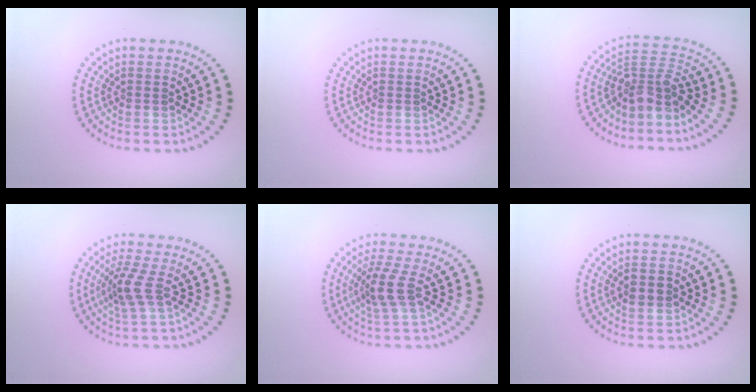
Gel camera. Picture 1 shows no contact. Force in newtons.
{"total": 0.0}
{"total": 3.8, "press": 2.9, "slide": 2.4}
{"total": 2.6, "press": 1.8, "slide": 1.9}
{"total": 2.8, "press": 2.2, "slide": 1.8}
{"total": 1.2, "press": 1.2, "slide": 0.1}